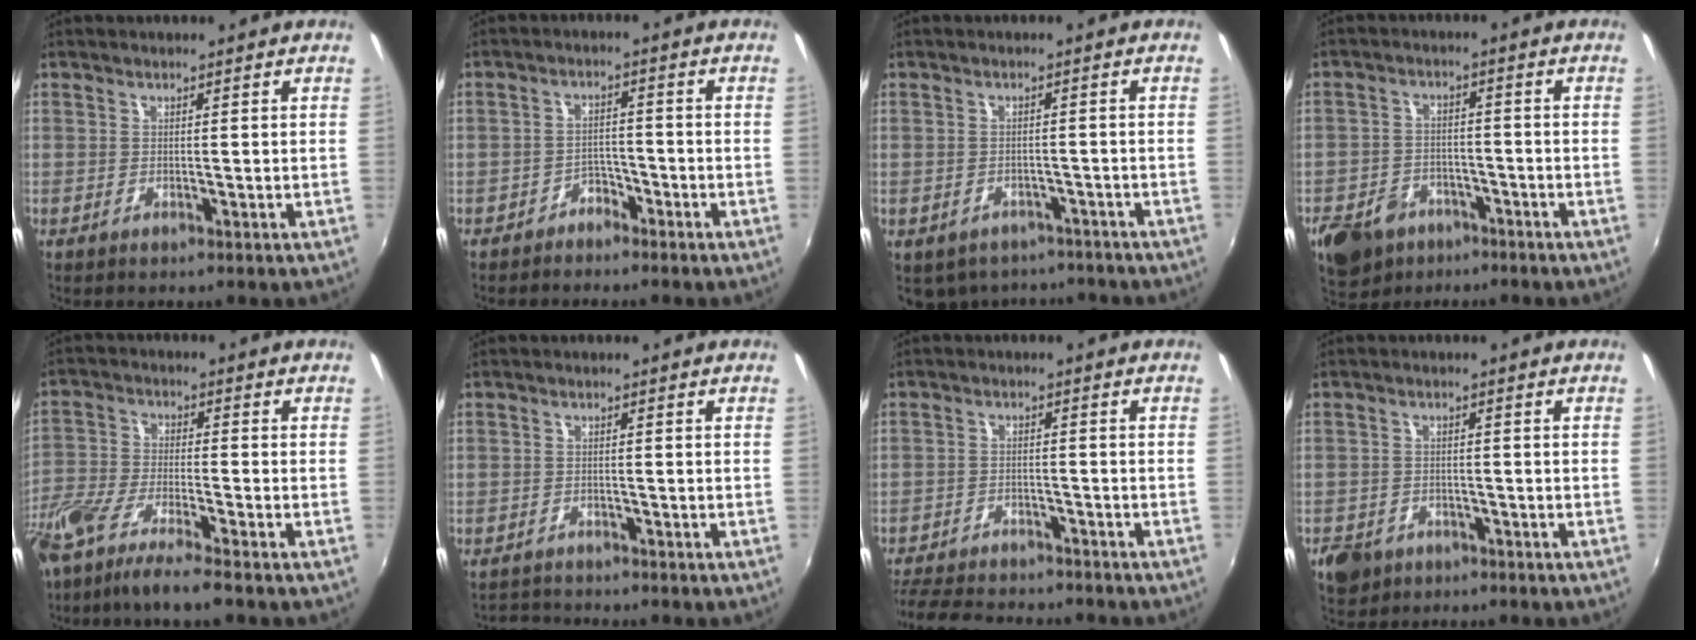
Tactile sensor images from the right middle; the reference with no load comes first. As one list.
[{"total": 2.9, "force": [-2.5, 1.6, 0.2], "torque": [-0.005, 0.010, -0.040]}, {"total": 9.3, "force": [-6.9, 5.3, 3.2], "torque": [-0.075, -0.011, -0.083]}, {"total": 11.3, "force": [-6.9, 7.5, 4.8], "torque": [-0.129, 0.004, -0.109]}, {"total": 11.2, "force": [-8.5, 1.2, 7.2], "torque": [-0.160, -0.035, -0.161]}, {"total": 2.7, "force": [-2.5, 0.8, -0.4], "torque": [-0.004, 0.009, -0.048]}, {"total": 12.0, "force": [-10.6, 3.9, 4.1], "torque": [-0.114, 0.005, -0.165]}, {"total": 5.4, "force": [-3.1, 4.0, 1.8], "torque": [-0.053, -0.002, -0.048]}]